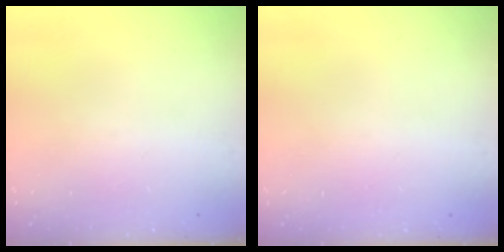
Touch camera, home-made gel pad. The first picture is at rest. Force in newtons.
{"total": 2.7, "press": 2.7, "slide": 0.2}